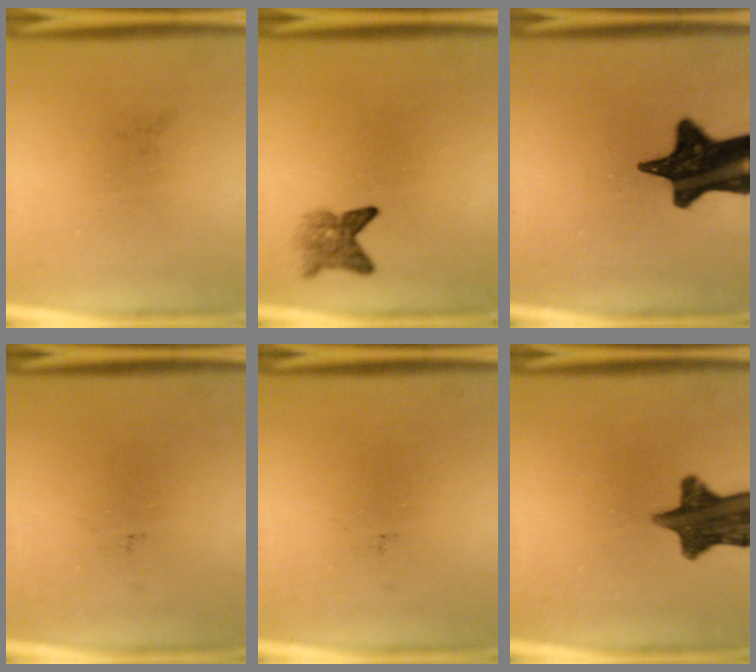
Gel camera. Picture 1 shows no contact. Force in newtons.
{"total": 3.1}
{"total": 17.4}
{"total": 0.0}
{"total": 0.0}
{"total": 12.0}